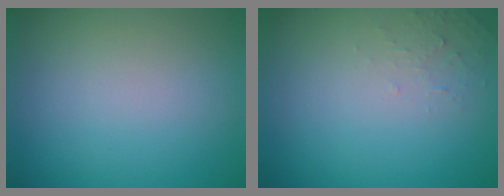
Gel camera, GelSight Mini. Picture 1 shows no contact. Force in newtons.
{"total": 0.9, "press": 0.9, "slide": 0.1}